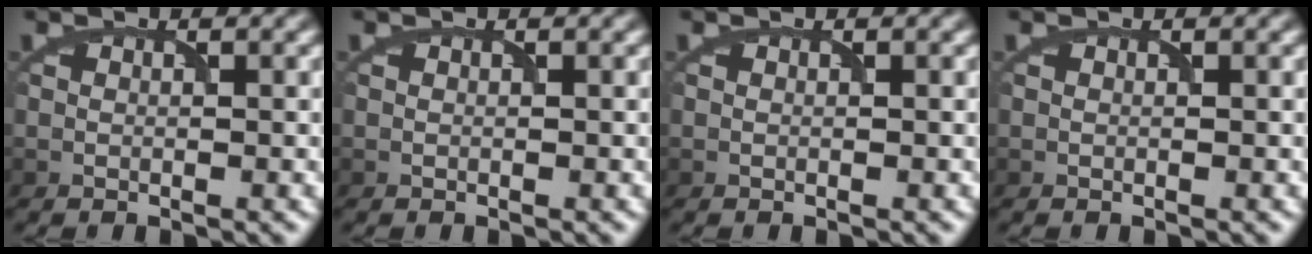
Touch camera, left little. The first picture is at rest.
{"total": 0.0}
{"total": 0.0}
{"total": 0.0}